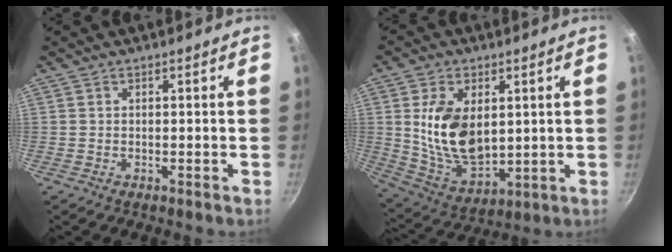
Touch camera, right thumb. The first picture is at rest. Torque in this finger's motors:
{"motor_torque": [1.92, 2.01, 1.32, -0.10, 0.17]}